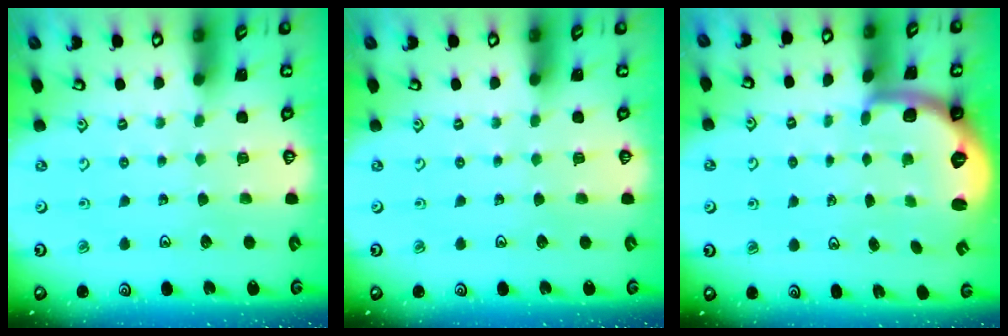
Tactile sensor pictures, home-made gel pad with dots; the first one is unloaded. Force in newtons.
{"total": 0.0}
{"total": 1.9, "press": 1.8, "slide": 0.5}